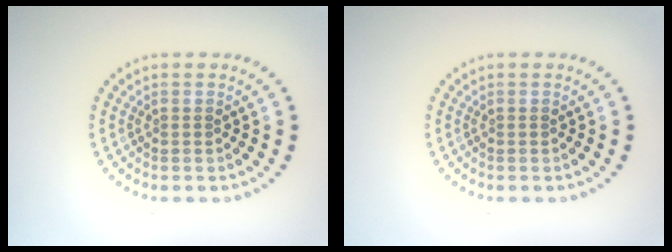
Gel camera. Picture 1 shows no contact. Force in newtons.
{"total": 0.0}